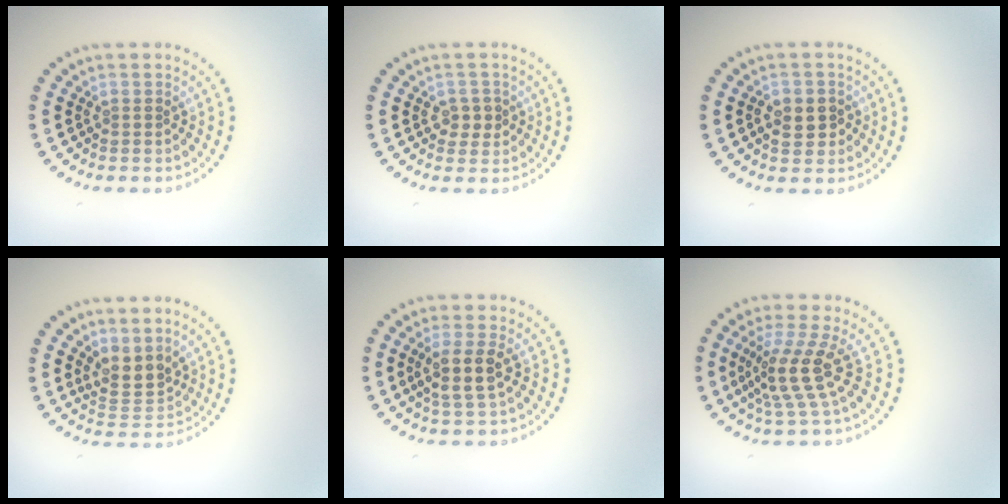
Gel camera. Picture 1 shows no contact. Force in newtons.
{"total": 1.9, "press": 1.8, "slide": 0.5}
{"total": 2.8, "press": 2.7, "slide": 0.5}
{"total": 2.8, "press": 2.4, "slide": 1.4}
{"total": 2.9, "press": 2.5, "slide": 1.5}
{"total": 4.3, "press": 3.1, "slide": 3.0}